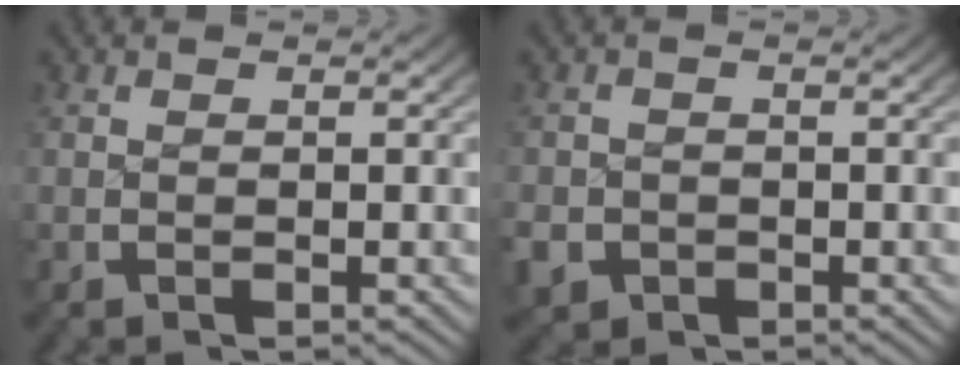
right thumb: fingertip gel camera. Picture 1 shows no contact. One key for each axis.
{"total": 3.5, "fx": -1.9, "fy": 2.8, "fz": 0.7, "tx": -0.026, "ty": -0.019, "tz": -0.028}